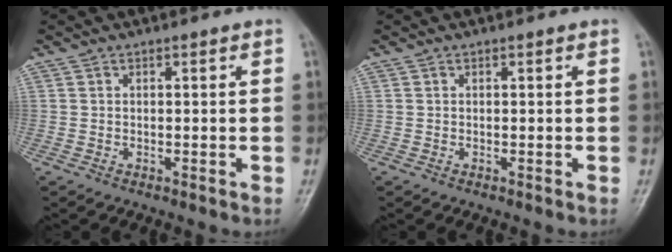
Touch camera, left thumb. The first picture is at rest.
{"total": 0.0}